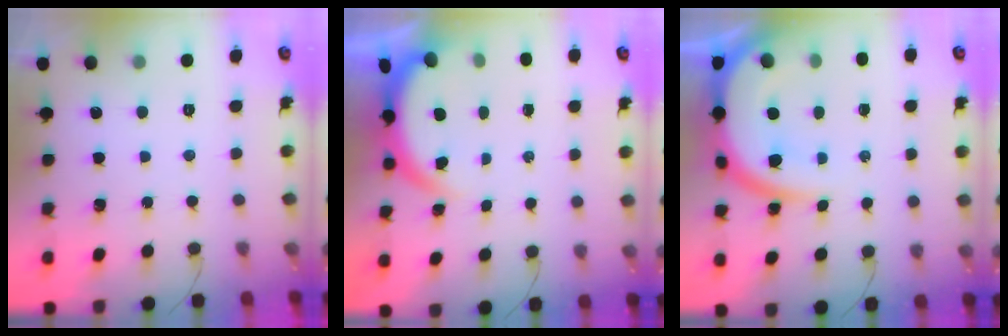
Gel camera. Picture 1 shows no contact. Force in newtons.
{"total": 3.8, "press": 3.8, "slide": 0.1}
{"total": 13.6, "press": 13.6, "slide": 1.1}